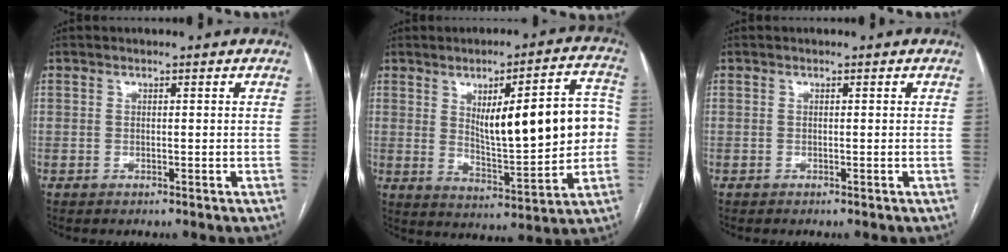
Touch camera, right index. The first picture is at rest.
{"total": 16.3, "force": [1.8, 4.0, 15.7], "torque": [-0.220, 0.022, 0.039]}
{"total": 0.0}